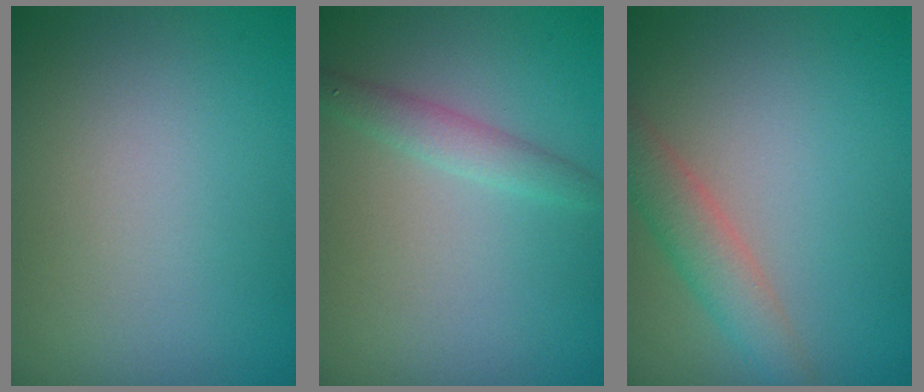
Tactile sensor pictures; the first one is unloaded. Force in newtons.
{"total": 1.8, "press": 1.8, "slide": 0.0}
{"total": 2.9, "press": 2.9, "slide": 0.2}